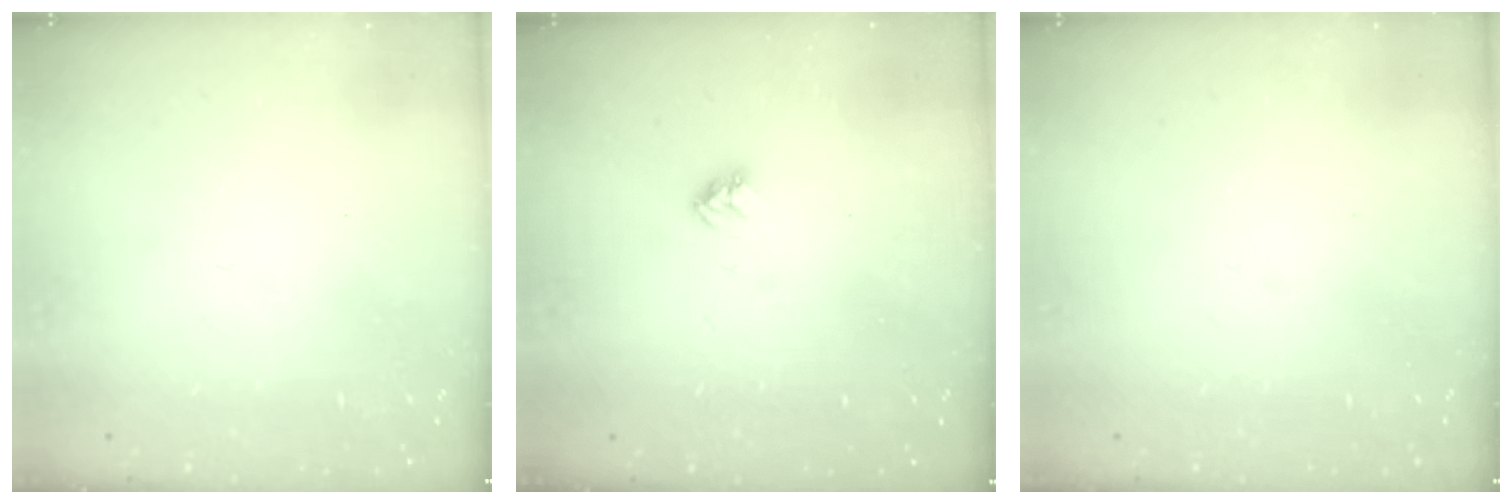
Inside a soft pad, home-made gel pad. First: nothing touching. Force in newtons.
{"total": 3.2, "press": 3.1, "slide": 0.3}
{"total": 0.0}